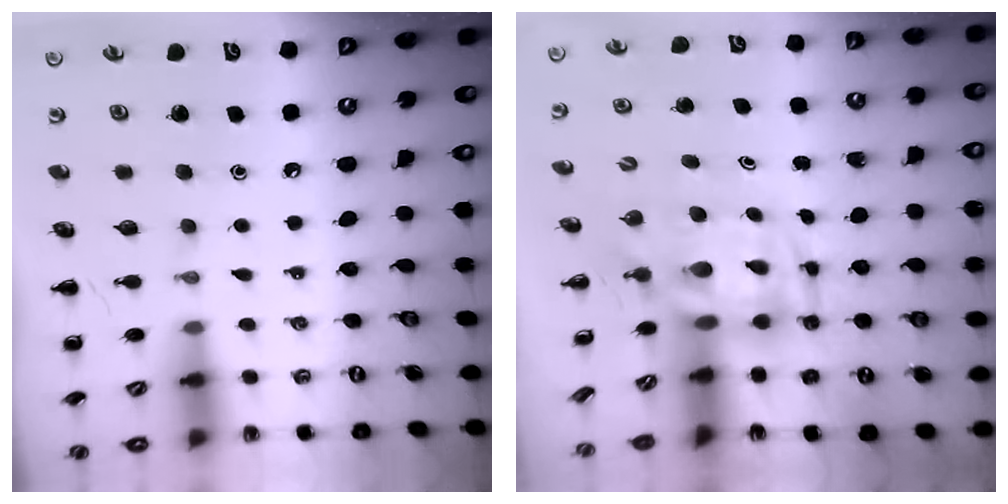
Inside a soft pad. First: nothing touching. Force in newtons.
{"total": 4.1, "press": 4.0, "slide": 0.9}